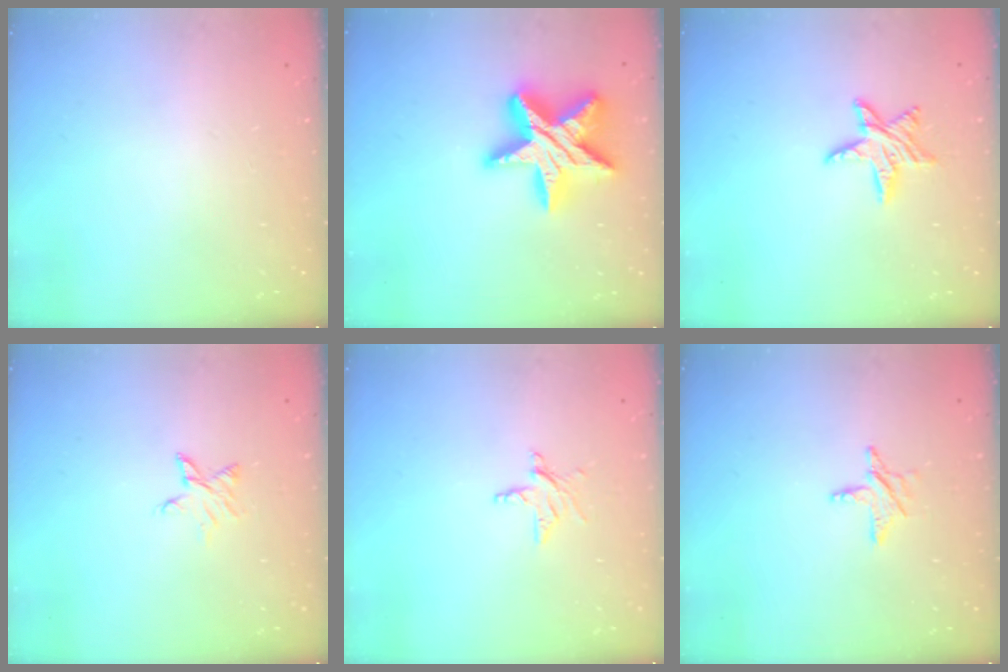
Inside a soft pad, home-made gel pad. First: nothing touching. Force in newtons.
{"total": 21.0, "press": 21.0, "slide": 1.4}
{"total": 7.9, "press": 7.9, "slide": 0.4}
{"total": 3.6, "press": 3.6, "slide": 0.4}
{"total": 3.8, "press": 3.8, "slide": 0.3}
{"total": 4.9, "press": 4.8, "slide": 0.4}